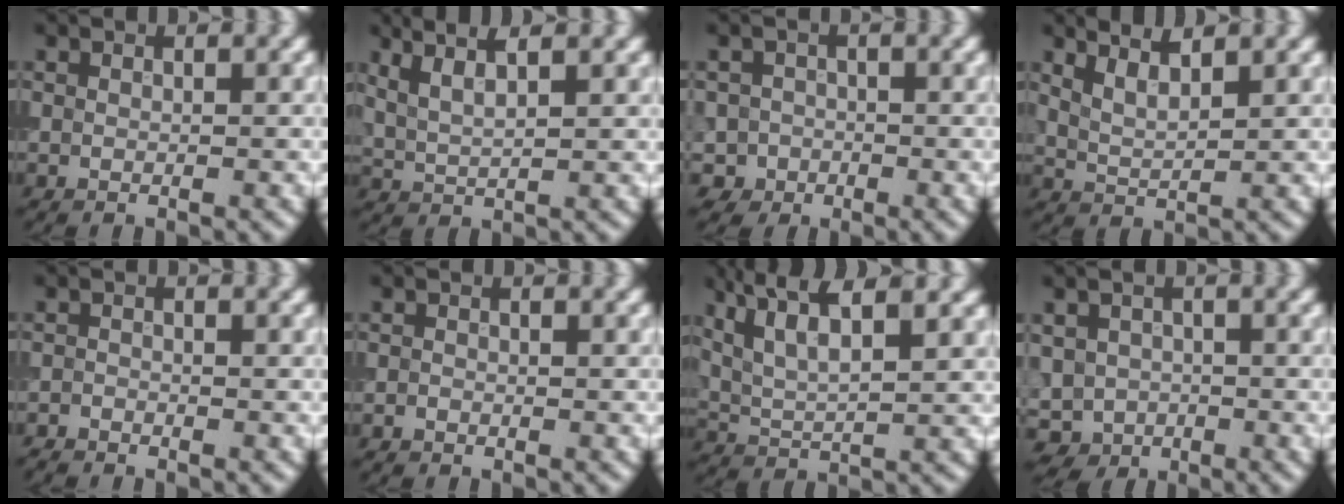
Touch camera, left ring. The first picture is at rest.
{"total": 4.0, "force": [2.9, 1.0, 2.5], "torque": [-0.039, 0.025, 0.040]}
{"total": 1.9, "force": [-0.8, 1.6, -0.7], "torque": [0.030, 0.016, -0.012]}
{"total": 2.8, "force": [2.5, 0.4, 1.2], "torque": [-0.022, 0.019, 0.045]}
{"total": 1.4, "force": [-1.4, -0.2, 0.0], "torque": [-0.013, 0.003, -0.027]}
{"total": 0.5, "force": [-0.5, -0.2, -0.2], "torque": [-0.001, 0.006, -0.007]}
{"total": 5.8, "force": [4.0, 1.2, 4.0], "torque": [-0.085, 0.024, 0.071]}
{"total": 2.4, "force": [-0.5, 2.3, 0.3], "torque": [-0.009, 0.002, -0.003]}